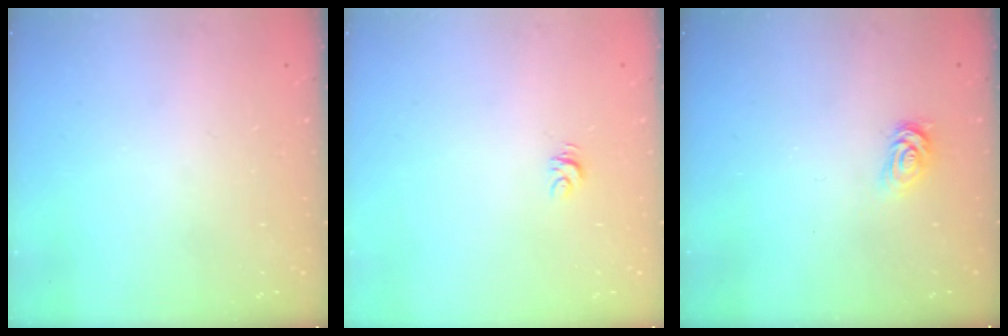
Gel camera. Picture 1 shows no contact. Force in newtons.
{"total": 3.6, "press": 3.6, "slide": 0.3}
{"total": 2.6, "press": 2.6, "slide": 0.4}